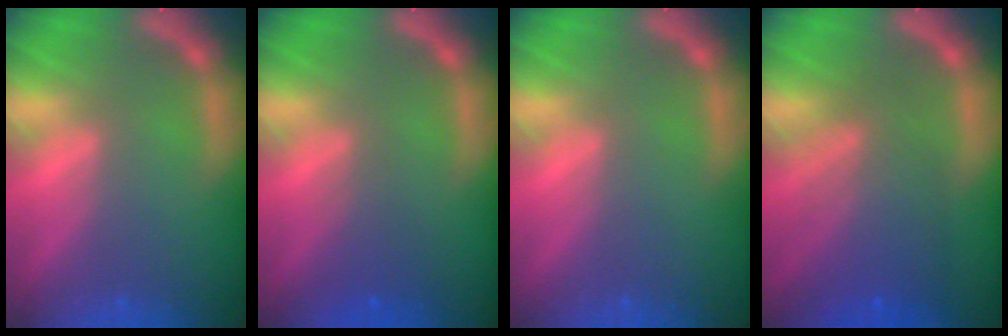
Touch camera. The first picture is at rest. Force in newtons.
{"total": 2.0}
{"total": 0.0}
{"total": 6.6}